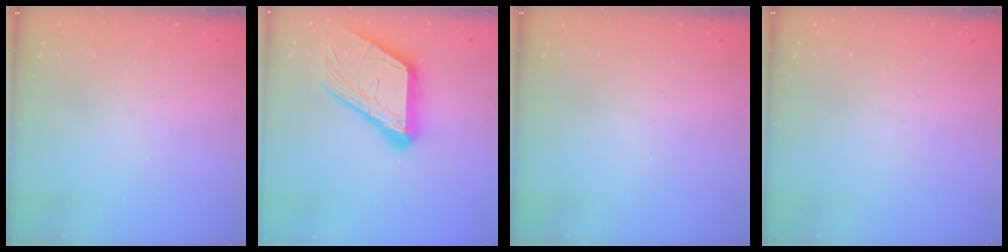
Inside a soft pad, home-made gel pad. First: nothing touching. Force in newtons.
{"total": 17.8, "press": 17.7, "slide": 1.8}
{"total": 0.0}
{"total": 0.0}